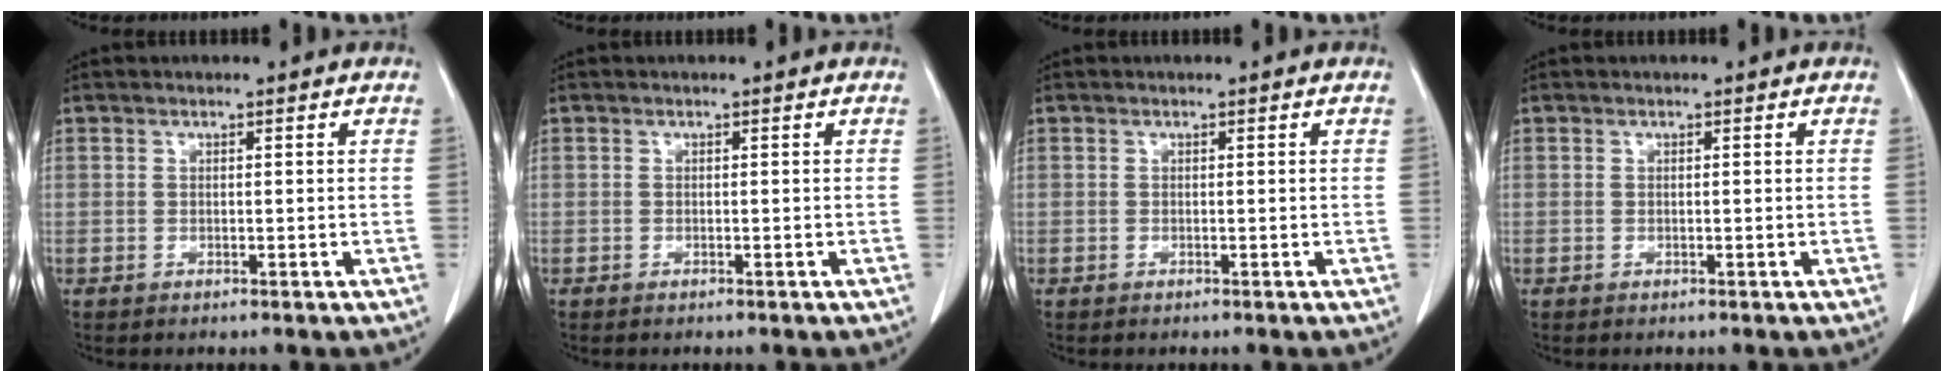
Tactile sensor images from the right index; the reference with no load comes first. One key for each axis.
{"total": 0.0}
{"total": 0.0}
{"total": 0.0}